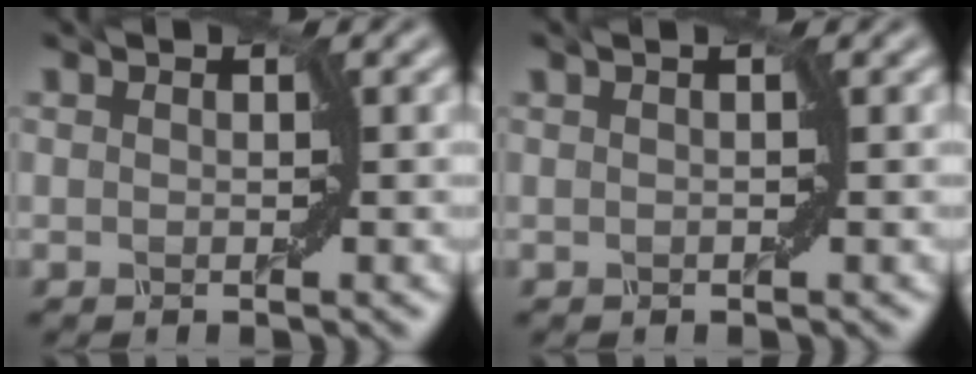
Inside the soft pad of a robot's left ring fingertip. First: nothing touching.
{"total": 0.6, "force": [0.1, -0.5, -0.3], "torque": [0.000, 0.002, 0.007]}